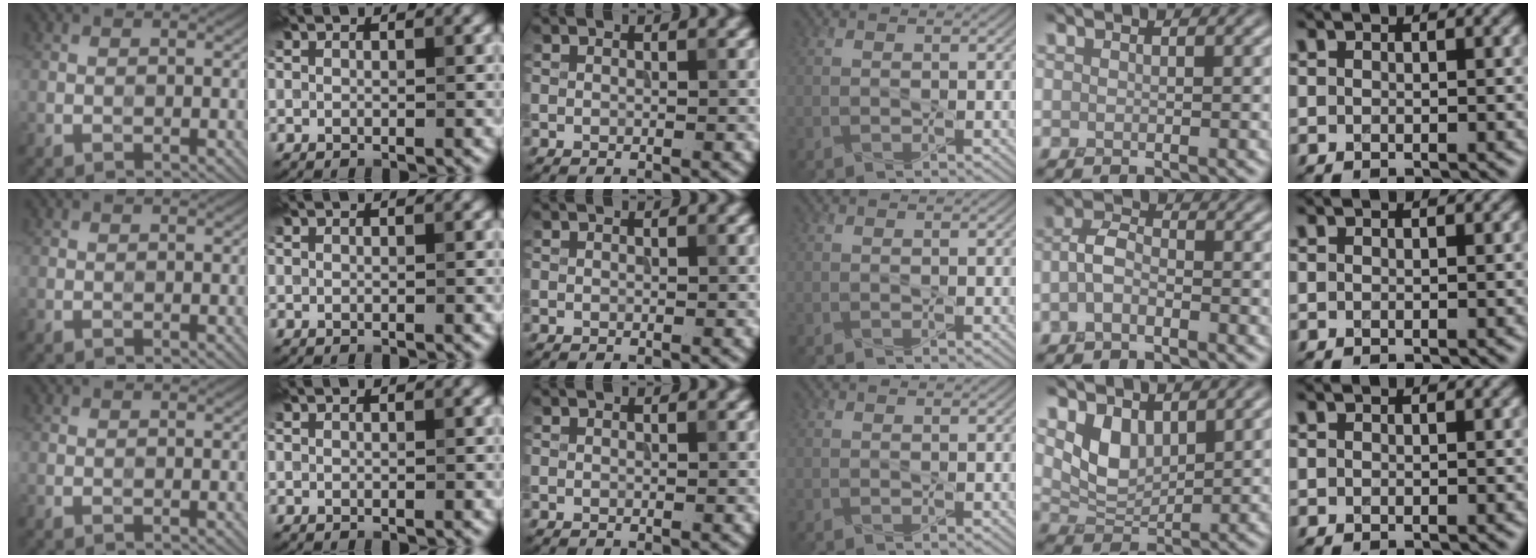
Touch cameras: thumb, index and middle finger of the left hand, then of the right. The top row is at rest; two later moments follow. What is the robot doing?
{"motion": "press", "object": "sticky note"}